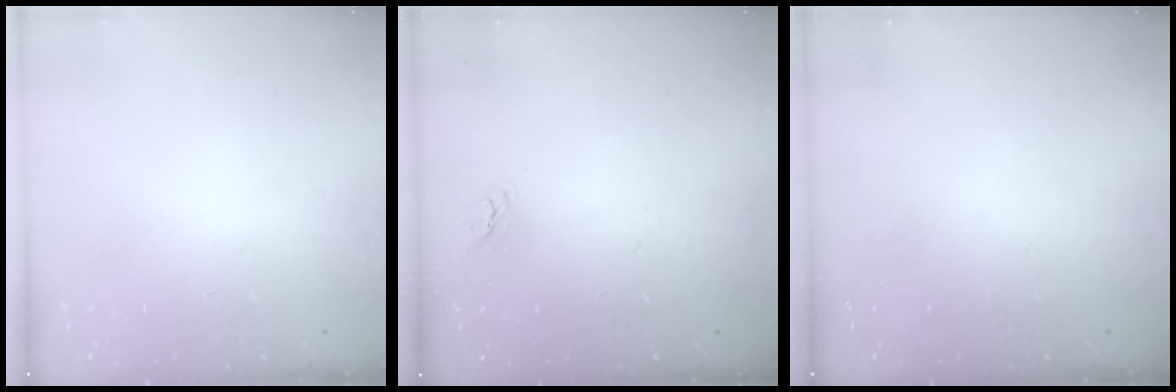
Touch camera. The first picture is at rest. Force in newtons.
{"total": 2.7, "press": 2.7, "slide": 0.1}
{"total": 0.0}